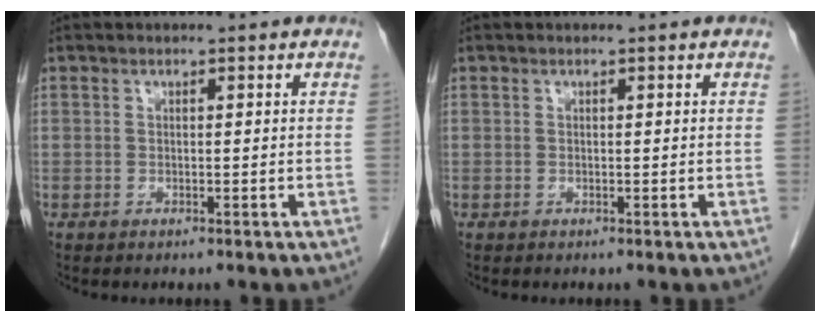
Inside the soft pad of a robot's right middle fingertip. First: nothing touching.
{"total": 0.0}